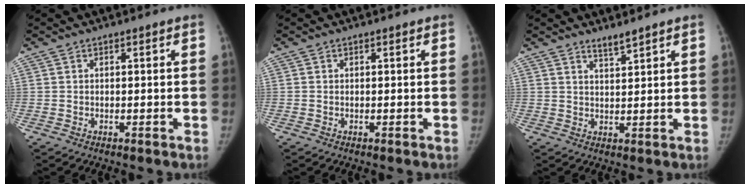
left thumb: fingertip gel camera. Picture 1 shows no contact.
{"total": 0.0}
{"total": 2.5, "force": [2.3, 0.1, 1.1], "torque": [-0.016, -0.021, 0.042]}